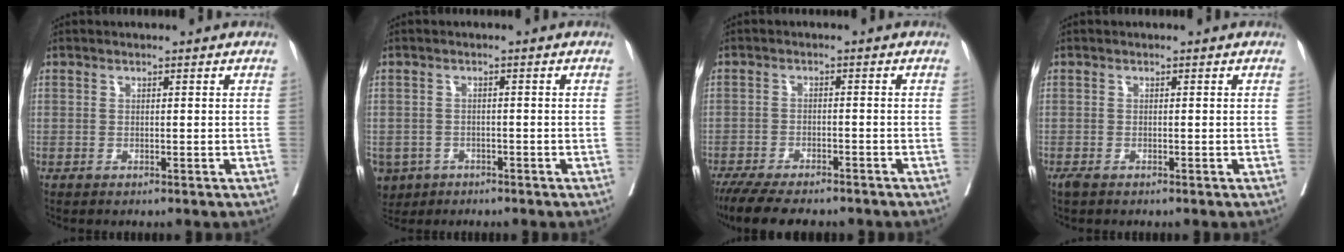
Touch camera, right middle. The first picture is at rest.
{"total": 5.7, "force": [-3.4, 4.4, 1.2], "torque": [-0.026, 0.002, -0.052]}
{"total": 12.1, "force": [-10.2, 2.9, 5.8], "torque": [-0.091, -0.012, -0.151]}
{"total": 1.0, "force": [-0.7, 0.3, 0.6], "torque": [-0.015, -0.005, -0.013]}